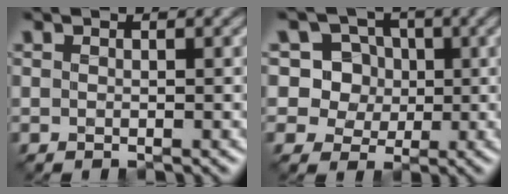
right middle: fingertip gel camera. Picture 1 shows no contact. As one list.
[{"total": 8.0, "force": [2.5, 6.9, 3.1], "torque": [-0.065, 0.012, 0.030]}]